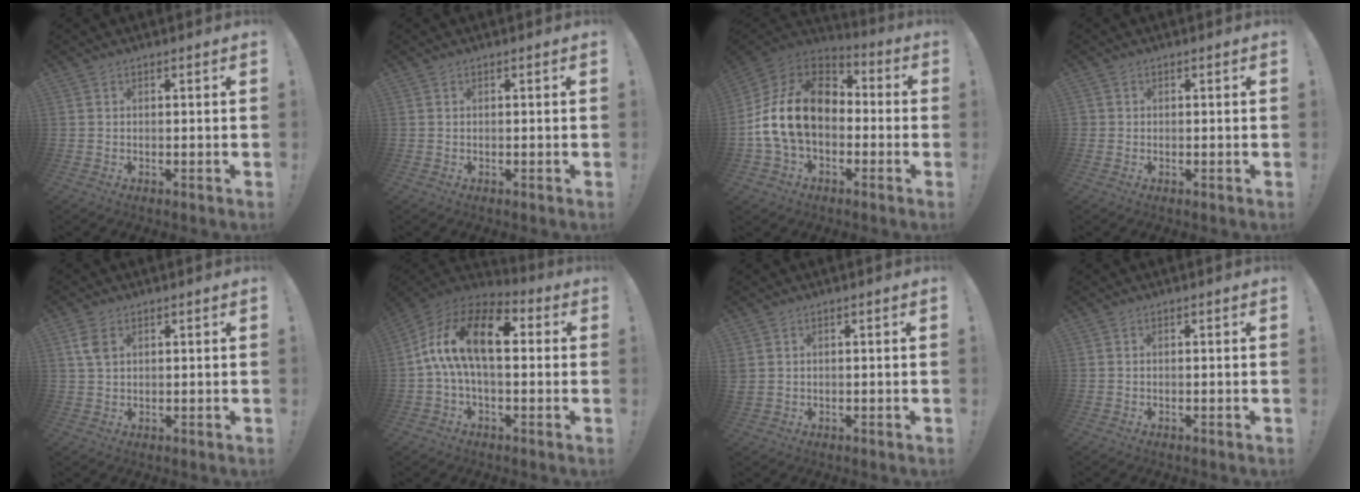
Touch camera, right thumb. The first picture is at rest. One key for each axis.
{"total": 0.0}
{"total": 20.0, "fx": 0.4, "fy": 13.9, "fz": 14.3, "tx": -0.242, "ty": 0.027, "tz": 0.022}
{"total": 0.7, "fx": 0.2, "fy": 0.7, "fz": 0.2, "tx": -0.004, "ty": 0.001, "tz": 0.004}
{"total": 4.6, "fx": 2.0, "fy": 2.7, "fz": 3.1, "tx": -0.051, "ty": -0.003, "tz": 0.037}
{"total": 17.6, "fx": 2.8, "fy": 8.8, "fz": 15.0, "tx": -0.273, "ty": 0.006, "tz": 0.046}
{"total": 1.4, "fx": 0.7, "fy": 1.0, "fz": 0.8, "tx": -0.017, "ty": 0.002, "tz": 0.014}
{"total": 0.0}